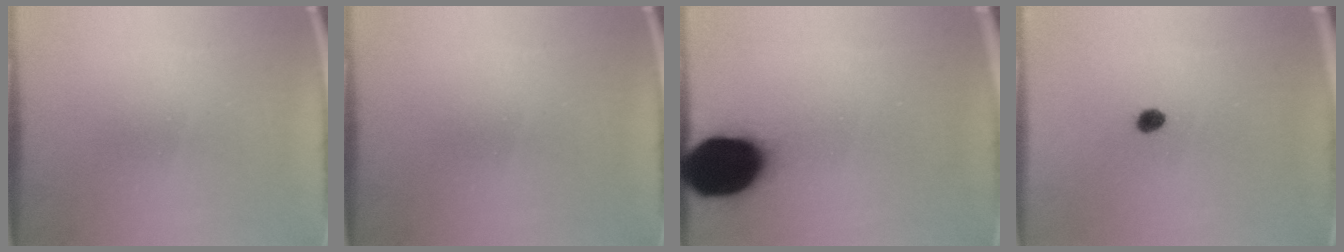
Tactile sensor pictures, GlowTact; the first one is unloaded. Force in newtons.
{"total": 0.0}
{"total": 20.1}
{"total": 2.1}